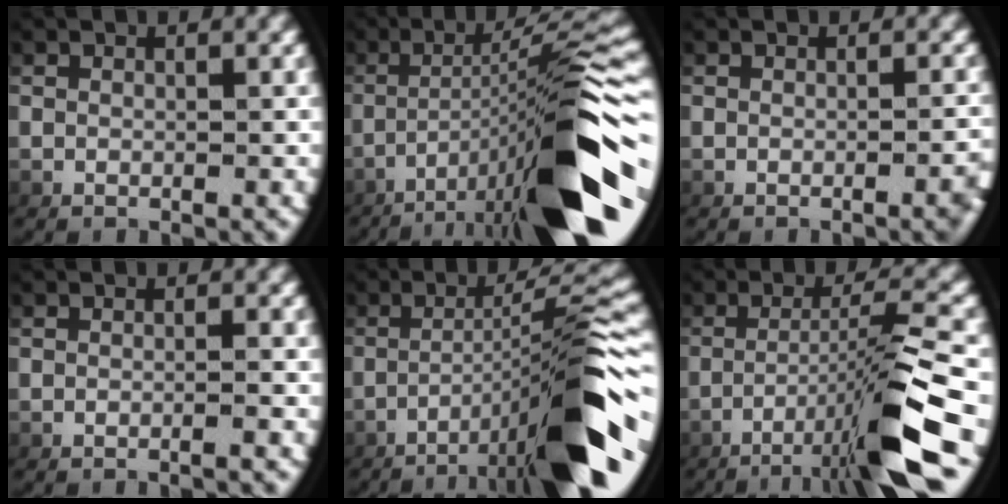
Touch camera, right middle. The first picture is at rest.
{"total": 12.1, "force": [-4.3, 1.6, 11.2], "torque": [-0.158, 0.007, -0.055]}
{"total": 1.5, "force": [-0.9, 0.1, 1.3], "torque": [-0.015, 0.006, -0.016]}
{"total": 0.8, "force": [-0.6, -0.2, 0.5], "torque": [-0.004, 0.007, -0.013]}
{"total": 9.7, "force": [-3.8, 0.5, 8.9], "torque": [-0.126, 0.015, -0.054]}
{"total": 7.1, "force": [-2.7, -0.2, 6.5], "torque": [-0.104, 0.005, -0.033]}